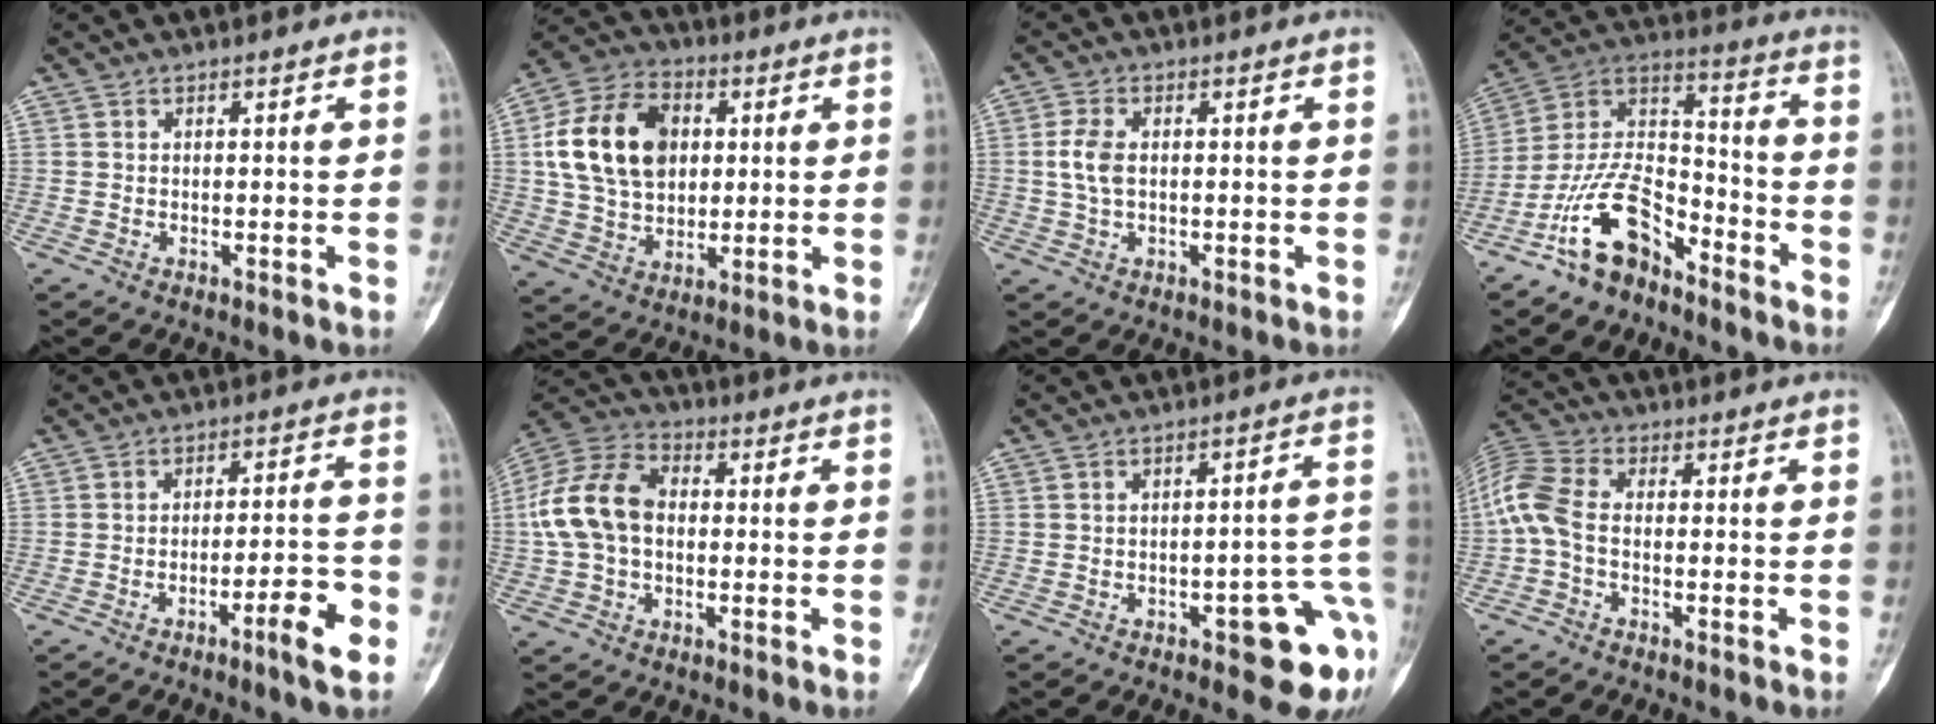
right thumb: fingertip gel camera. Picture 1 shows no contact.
{"total": 17.2, "force": [3.0, 12.2, 11.7], "torque": [-0.192, 0.009, 0.053]}
{"total": 4.6, "force": [0.2, 2.7, 3.7], "torque": [-0.085, 0.007, 0.002]}
{"total": 14.5, "force": [-9.6, 6.9, 8.4], "torque": [-0.149, 0.087, -0.189]}
{"total": 8.3, "force": [-4.2, 1.0, 7.1], "torque": [-0.107, 0.029, -0.060]}
{"total": 13.4, "force": [0.1, 9.3, 9.7], "torque": [-0.194, 0.035, -0.006]}
{"total": 11.7, "force": [-5.1, 3.6, 9.9], "torque": [-0.087, 0.035, -0.056]}
{"total": 7.4, "force": [-1.2, 4.1, 6.1], "torque": [-0.143, 0.020, -0.039]}